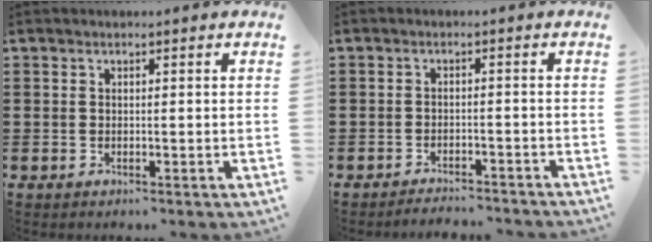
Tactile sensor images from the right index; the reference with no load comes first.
{"total": 2.3, "force": [-2.3, -0.1, 0.1], "torque": [-0.006, 0.002, -0.049]}